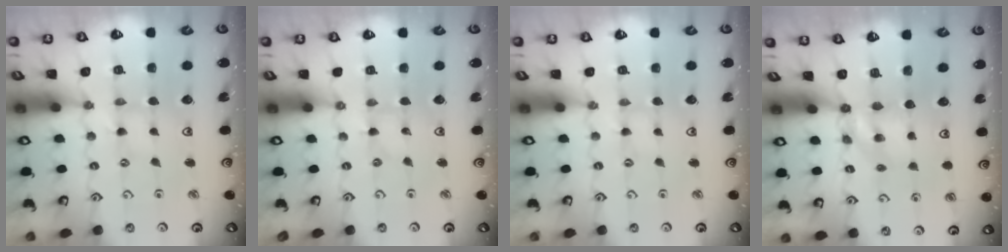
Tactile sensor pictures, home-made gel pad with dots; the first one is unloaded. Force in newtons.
{"total": 0.0}
{"total": 0.0}
{"total": 5.6, "press": 5.6, "slide": 0.3}